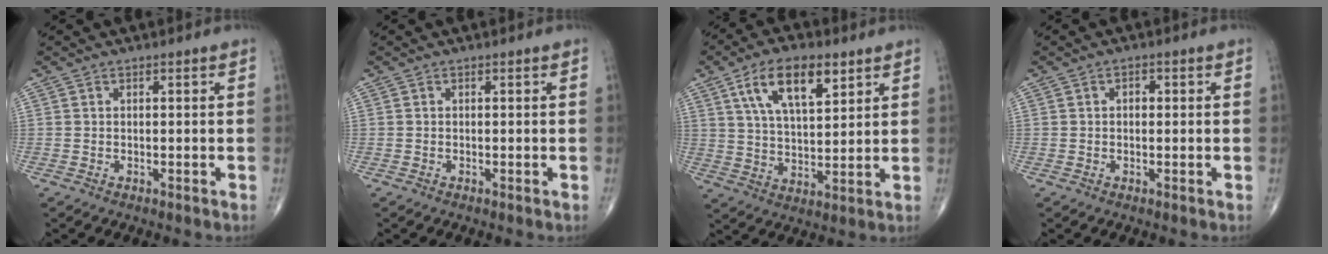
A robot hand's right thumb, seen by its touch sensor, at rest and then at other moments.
{"total": 0.0}
{"total": 13.0, "force": [6.4, 5.8, 9.7], "torque": [-0.147, -0.020, 0.116]}
{"total": 1.4, "force": [0.2, 1.0, 1.0], "torque": [-0.007, 0.003, -0.001]}